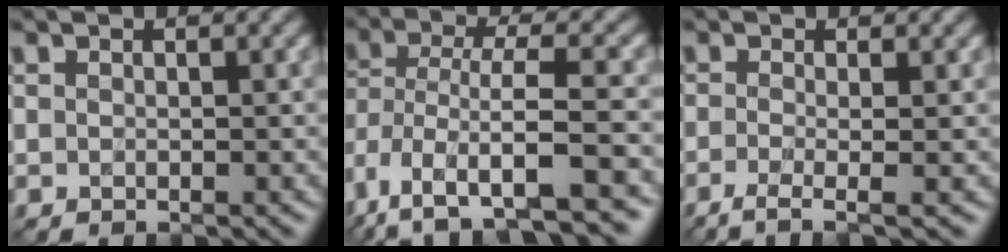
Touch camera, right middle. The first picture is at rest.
{"total": 10.1, "force": [-5.8, 4.1, 7.3], "torque": [-0.143, 0.002, -0.093]}
{"total": 3.8, "force": [-1.3, 1.2, 3.3], "torque": [-0.047, -0.011, -0.032]}